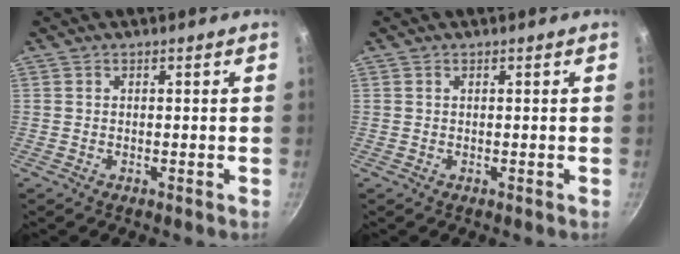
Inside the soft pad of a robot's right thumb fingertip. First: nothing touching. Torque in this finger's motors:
{"motor_torque": [0.10, 0.10, -0.21, 0.15, 0.03]}